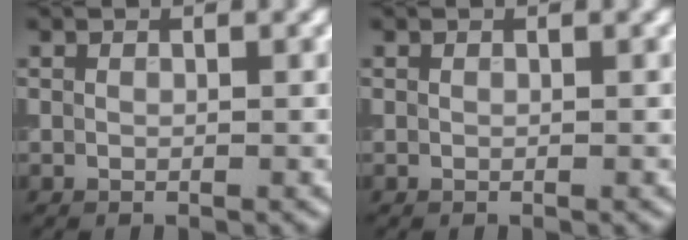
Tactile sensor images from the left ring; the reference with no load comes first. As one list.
[{"total": 0.0}]